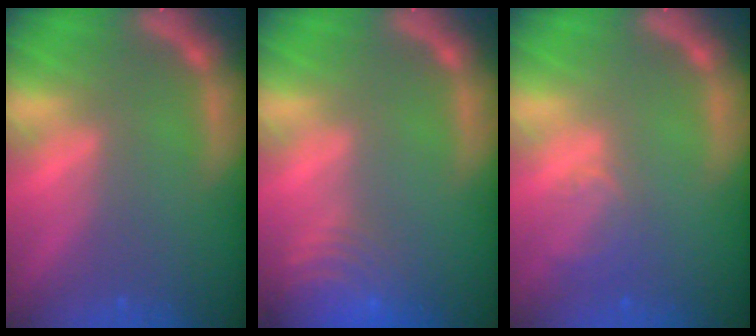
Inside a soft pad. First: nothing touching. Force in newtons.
{"total": 8.5}
{"total": 2.5}